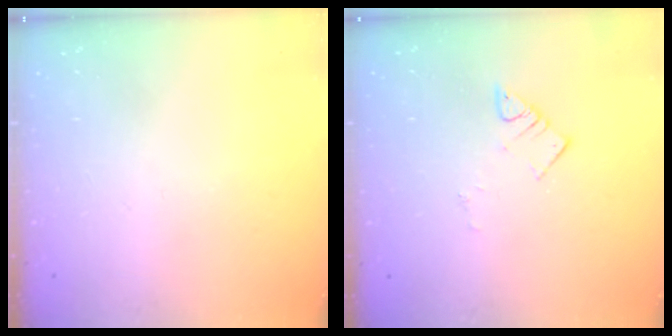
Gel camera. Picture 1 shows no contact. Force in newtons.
{"total": 3.6, "press": 3.6, "slide": 0.3}